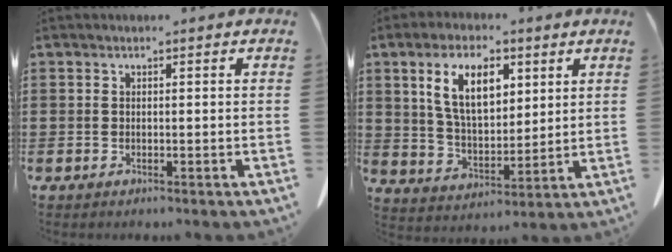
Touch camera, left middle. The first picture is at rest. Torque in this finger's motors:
{"motor_torque": [2.14, 0.00, 0.49, 0.15]}